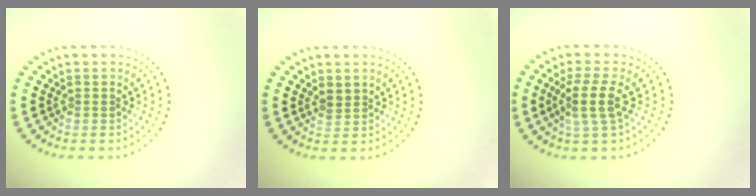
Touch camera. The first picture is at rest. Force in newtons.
{"total": 0.9, "press": 0.7, "slide": 0.6}
{"total": 2.8, "press": 2.2, "slide": 1.7}